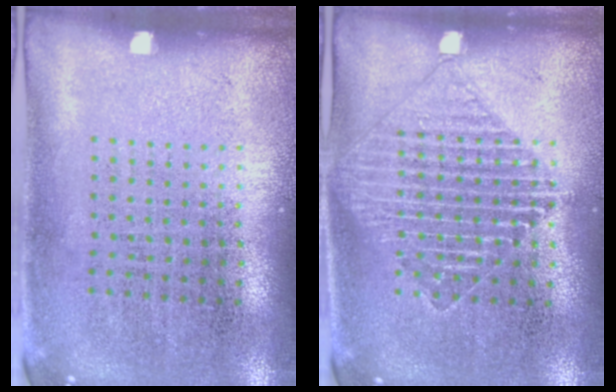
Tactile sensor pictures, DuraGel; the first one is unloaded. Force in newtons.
{"total": 1.5, "press": 1.4, "slide": 0.6}